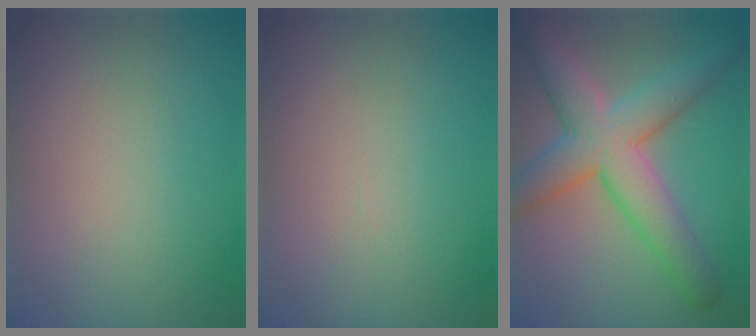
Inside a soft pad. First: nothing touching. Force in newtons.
{"total": 0.0}
{"total": 8.2, "press": 8.2, "slide": 0.2}